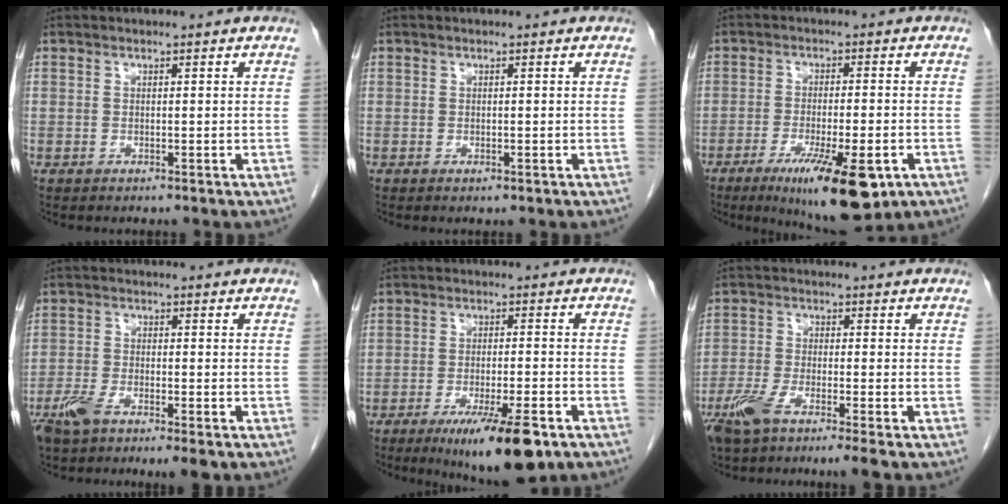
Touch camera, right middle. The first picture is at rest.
{"total": 0.7, "force": [-0.4, 0.4, 0.5], "torque": [-0.008, -0.001, -0.002]}
{"total": 12.8, "force": [-6.9, 2.6, 10.5], "torque": [-0.148, -0.022, -0.099]}
{"total": 6.7, "force": [-4.4, 1.6, 4.8], "torque": [-0.088, -0.011, -0.078]}
{"total": 11.4, "force": [-6.9, 1.7, 8.9], "torque": [-0.135, -0.021, -0.103]}
{"total": 6.4, "force": [-4.3, 0.4, 4.7], "torque": [-0.095, -0.010, -0.083]}